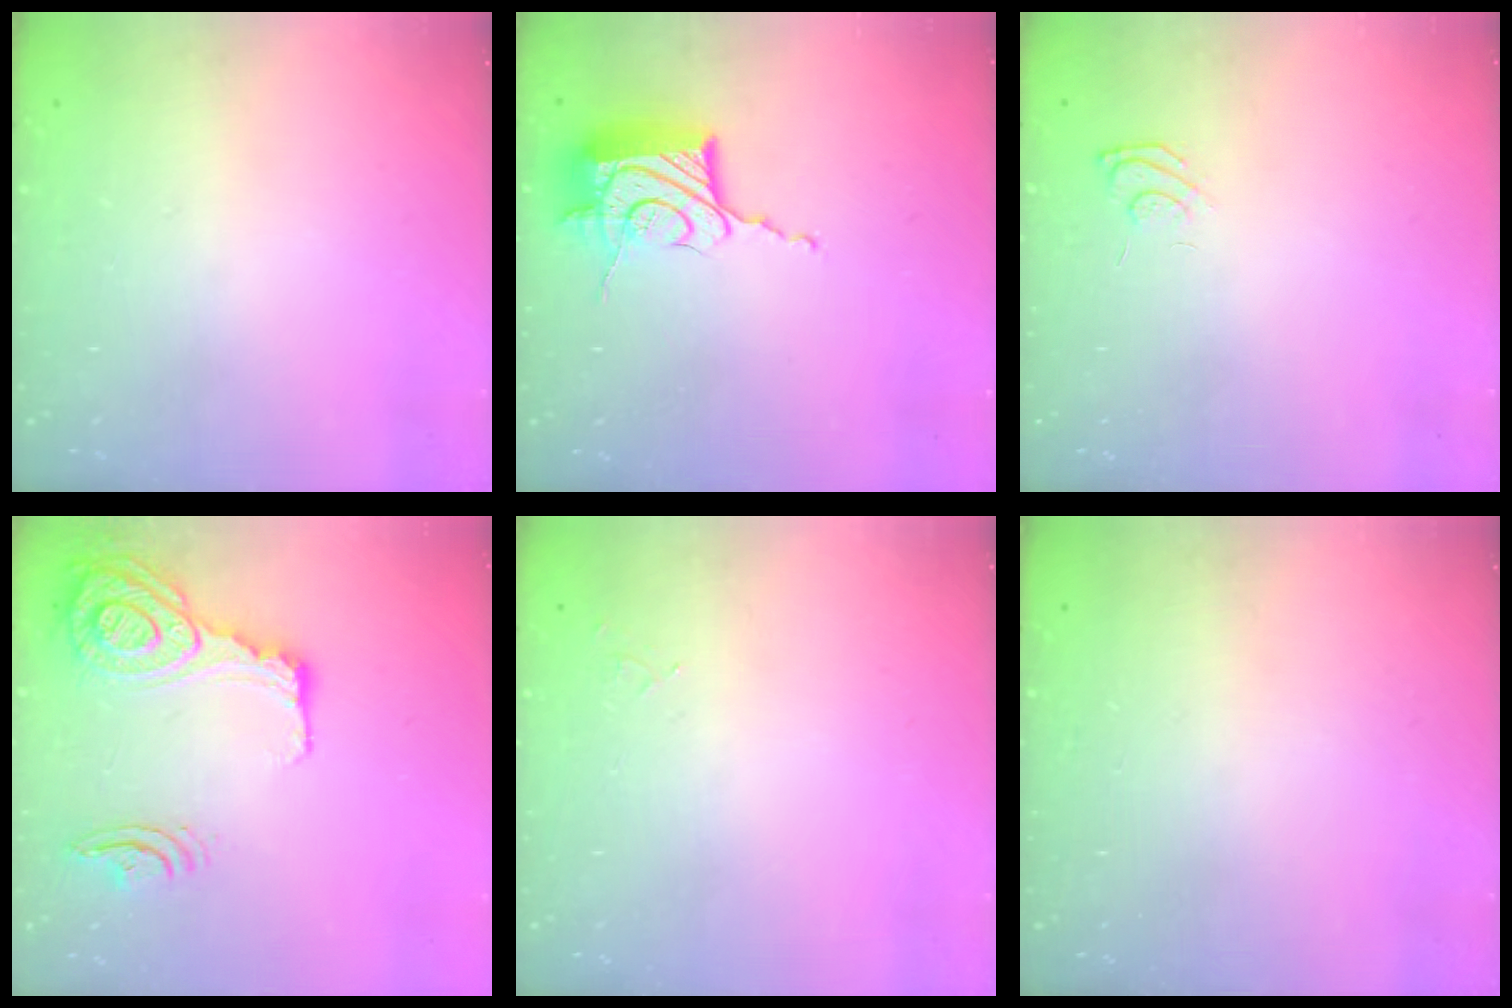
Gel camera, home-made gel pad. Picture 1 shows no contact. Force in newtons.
{"total": 17.2, "press": 17.1, "slide": 0.7}
{"total": 6.1, "press": 5.9, "slide": 1.4}
{"total": 18.9, "press": 18.6, "slide": 3.2}
{"total": 5.2, "press": 5.2, "slide": 0.4}
{"total": 0.0}